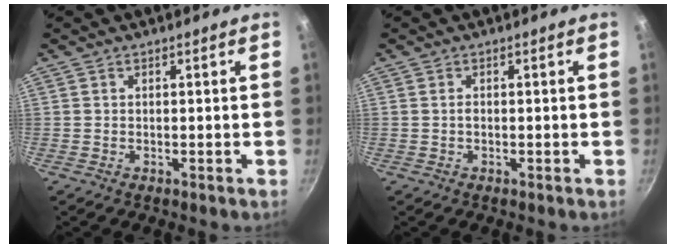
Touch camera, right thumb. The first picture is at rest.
{"total": 1.2, "force": [-0.3, 0.7, 1.0], "torque": [-0.018, 0.004, -0.006]}